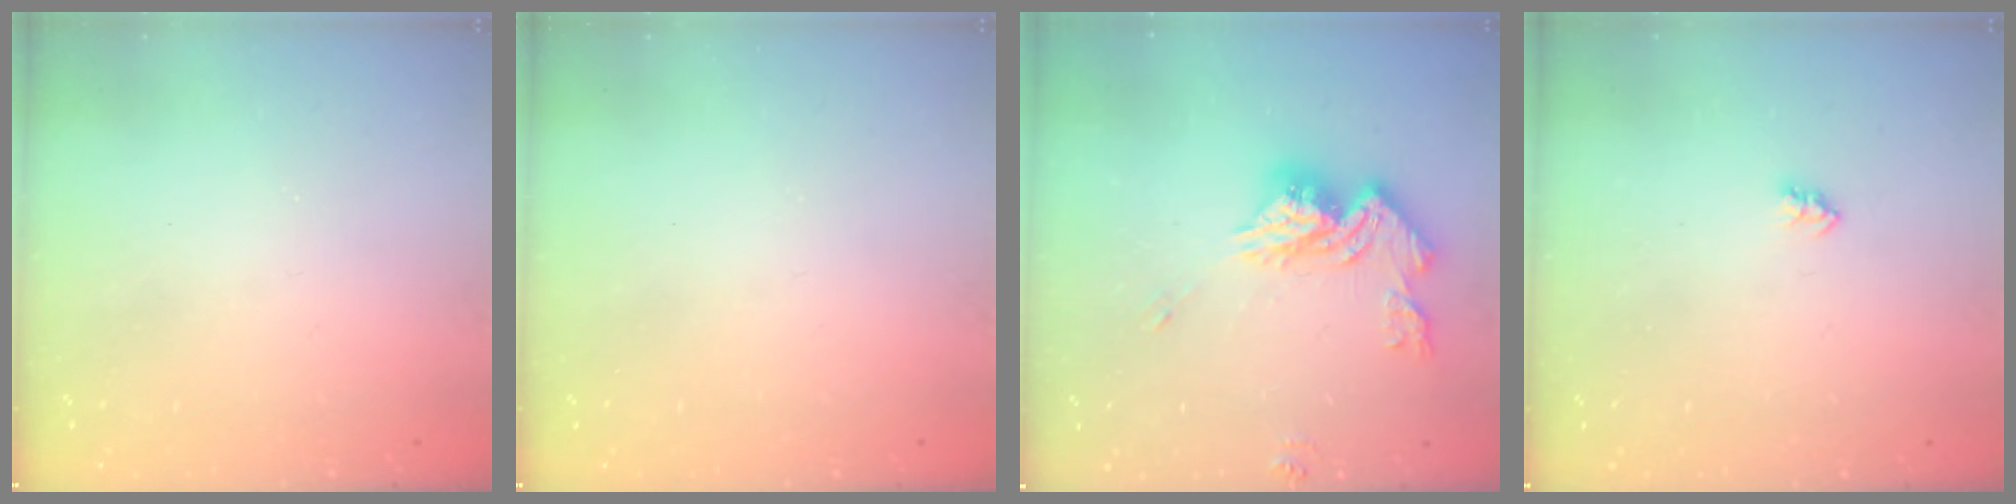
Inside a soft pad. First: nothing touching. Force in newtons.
{"total": 0.0}
{"total": 14.7, "press": 14.7, "slide": 1.6}
{"total": 2.3, "press": 2.2, "slide": 0.4}